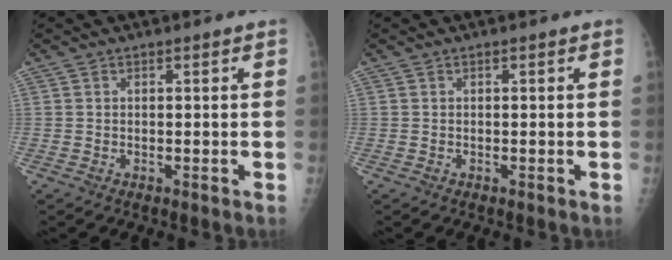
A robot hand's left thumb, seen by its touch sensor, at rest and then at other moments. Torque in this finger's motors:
{"motor_torque": [0.01, 0.01, 0.00, 0.00, 0.00]}